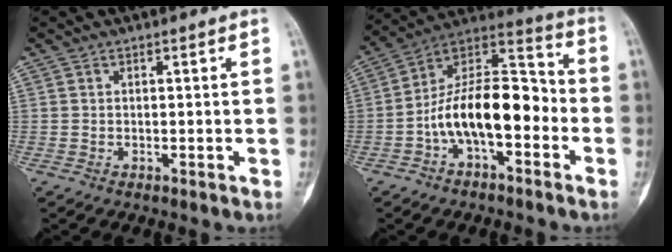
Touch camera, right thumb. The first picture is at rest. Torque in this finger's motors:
{"motor_torque": [2.19, 2.20, 1.25, -1.17, 0.16]}